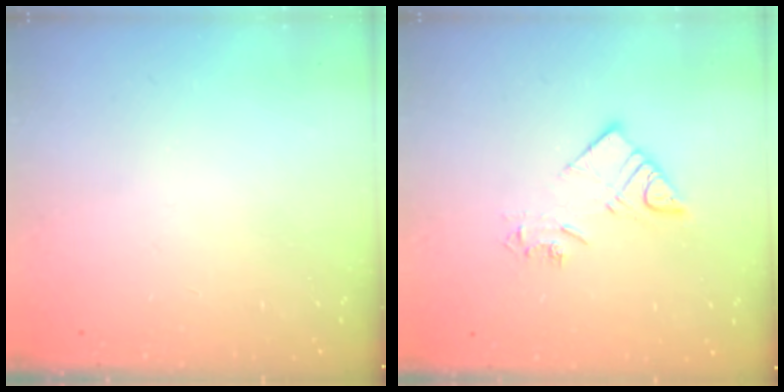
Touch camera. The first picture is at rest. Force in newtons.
{"total": 8.7, "press": 8.7, "slide": 0.7}